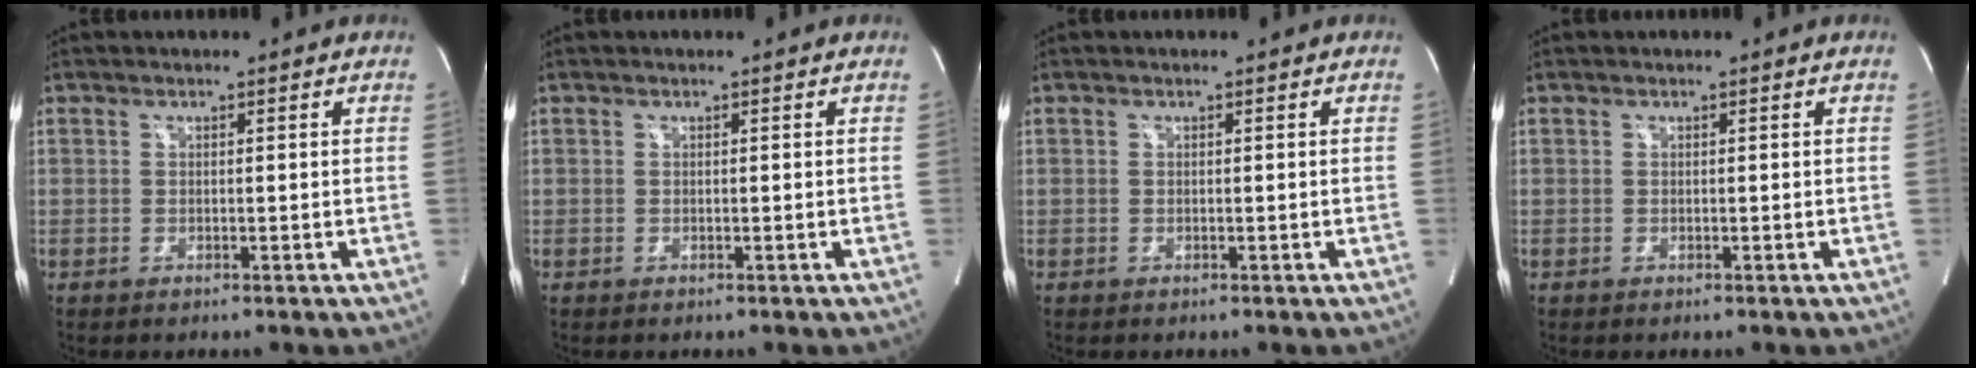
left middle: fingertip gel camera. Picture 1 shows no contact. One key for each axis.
{"total": 0.0}
{"total": 0.0}
{"total": 0.0}